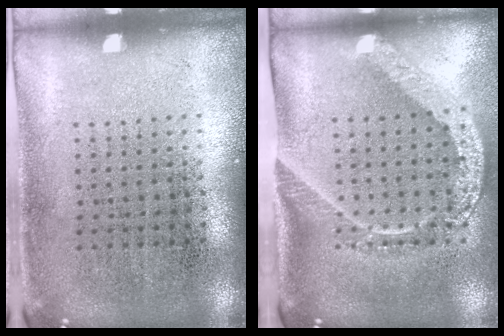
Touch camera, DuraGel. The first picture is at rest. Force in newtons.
{"total": 2.0, "press": 1.5, "slide": 1.3}